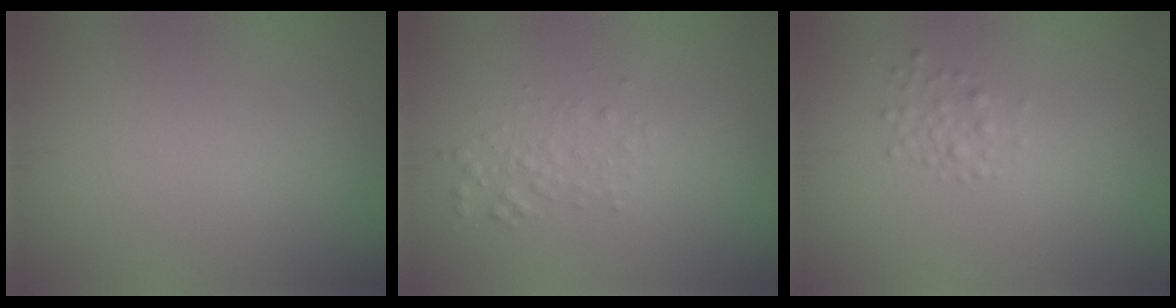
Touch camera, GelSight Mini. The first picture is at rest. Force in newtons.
{"total": 1.5, "press": 1.5, "slide": 0.0}
{"total": 1.3, "press": 1.3, "slide": 0.0}